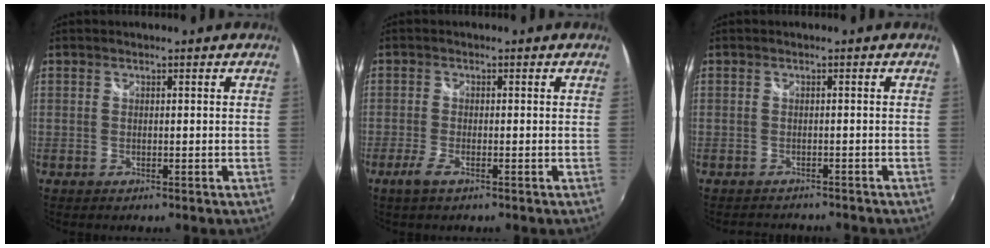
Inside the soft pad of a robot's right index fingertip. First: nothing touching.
{"total": 2.8, "force": [-1.8, 0.5, 2.1], "torque": [-0.050, -0.007, -0.037]}
{"total": 4.3, "force": [-4.0, 1.0, 1.3], "torque": [-0.032, -0.016, -0.059]}